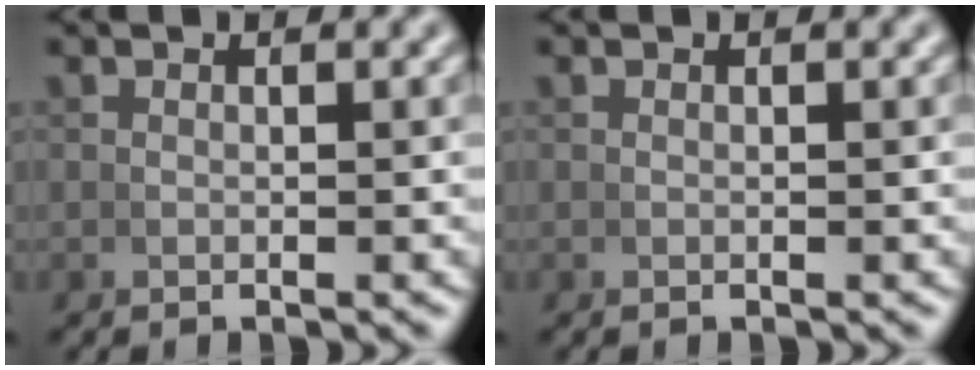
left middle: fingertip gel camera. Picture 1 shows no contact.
{"total": 0.0}